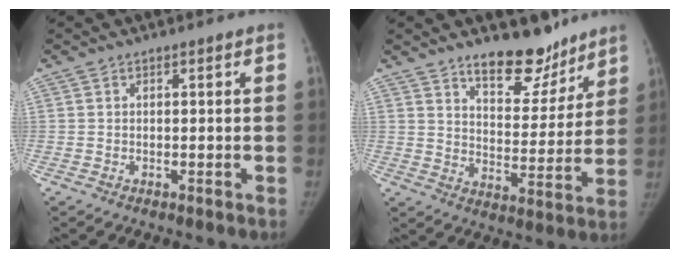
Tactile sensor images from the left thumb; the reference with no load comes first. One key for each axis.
{"total": 12.6, "fx": 9.9, "fy": 5.6, "fz": 5.5, "tx": -0.034, "ty": -0.074, "tz": 0.156}